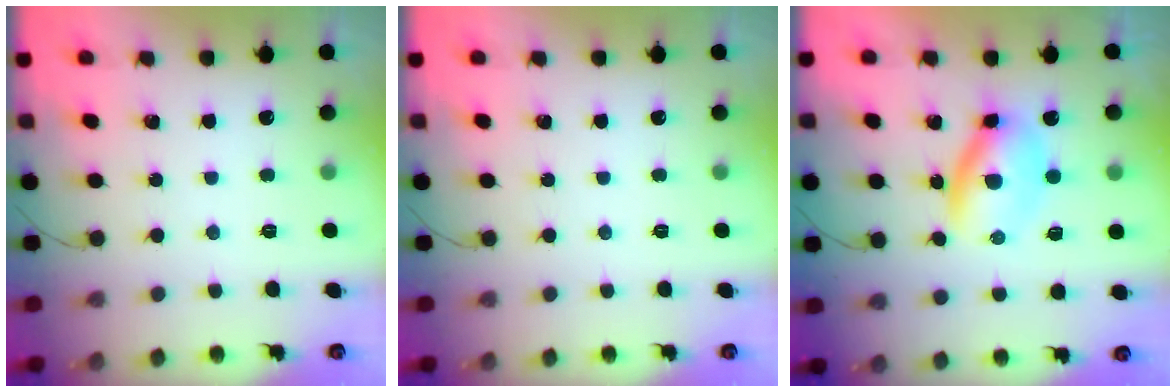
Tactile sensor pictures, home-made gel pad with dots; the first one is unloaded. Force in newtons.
{"total": 0.0}
{"total": 6.0, "press": 5.9, "slide": 1.1}